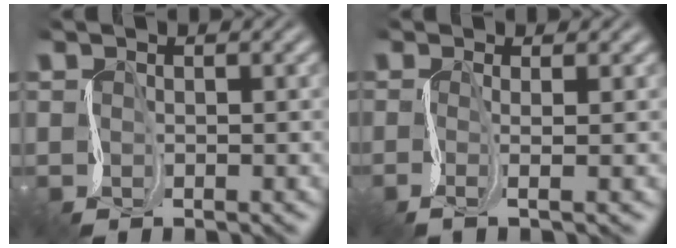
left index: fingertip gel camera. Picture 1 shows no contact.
{"total": 2.1, "force": [-0.2, 0.5, 2.0], "torque": [-0.037, -0.008, -0.010]}